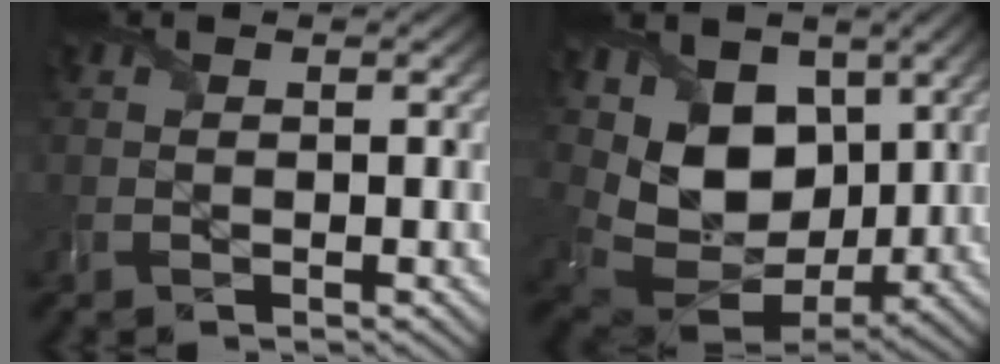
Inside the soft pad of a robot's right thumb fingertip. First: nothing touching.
{"total": 12.2, "force": [3.2, 8.9, 7.6], "torque": [-0.177, -0.015, 0.063]}